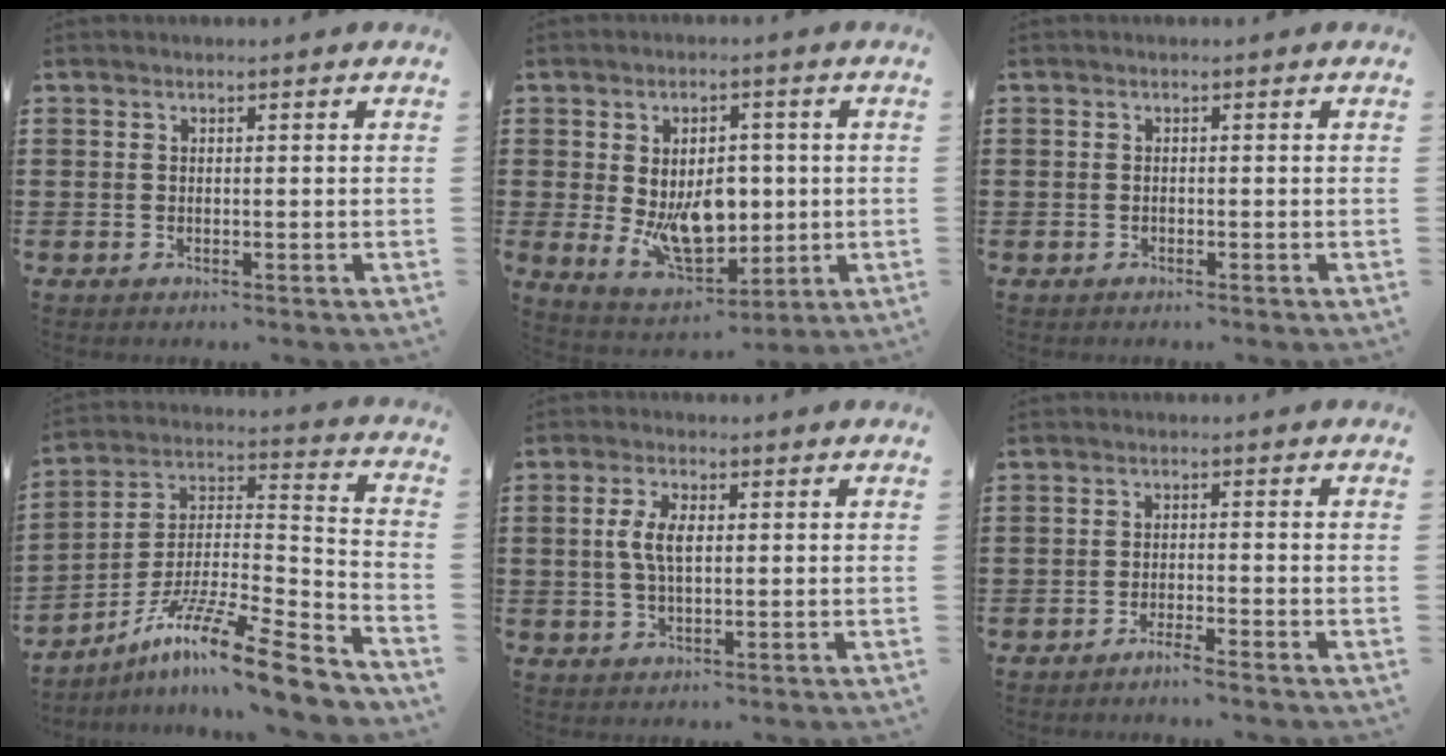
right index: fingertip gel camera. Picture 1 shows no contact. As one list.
[{"total": 10.0, "force": [-0.5, 6.3, 7.8], "torque": [-0.132, -0.003, -0.008]}, {"total": 0.6, "force": [-0.2, 0.5, 0.1], "torque": [-0.003, 0.005, -0.006]}, {"total": 13.4, "force": [-10.2, 1.5, 8.6], "torque": [-0.146, 0.016, -0.191]}, {"total": 4.8, "force": [0.5, 2.1, 4.3], "torque": [-0.094, 0.007, 0.004]}, {"total": 2.0, "force": [-1.8, -0.3, 0.7], "torque": [-0.012, 0.002, -0.035]}]